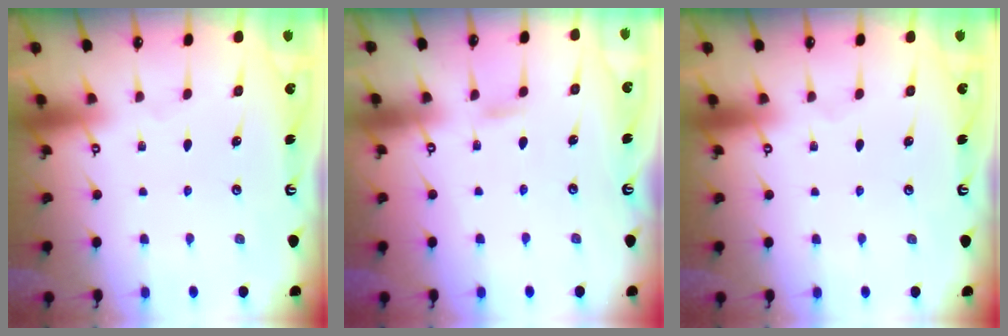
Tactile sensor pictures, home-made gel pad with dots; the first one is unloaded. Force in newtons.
{"total": 4.2, "press": 4.2, "slide": 0.3}
{"total": 0.0}